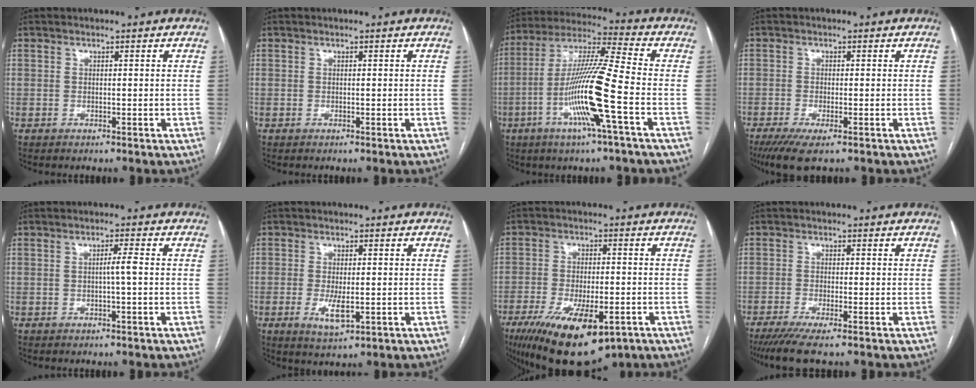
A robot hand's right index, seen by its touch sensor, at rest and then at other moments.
{"total": 0.0}
{"total": 15.0, "force": [-4.8, -0.9, 14.2], "torque": [-0.283, -0.005, -0.096]}
{"total": 5.1, "force": [-3.2, 1.0, 3.8], "torque": [-0.061, -0.013, -0.050]}
{"total": 1.7, "force": [-0.2, -0.2, 1.7], "torque": [-0.026, 0.002, -0.003]}
{"total": 4.2, "force": [-1.0, 1.4, 3.9], "torque": [-0.074, -0.006, -0.010]}
{"total": 16.3, "force": [-9.2, 6.0, 12.0], "torque": [-0.210, -0.023, -0.140]}
{"total": 5.8, "force": [-4.4, 0.0, 3.7], "torque": [-0.053, -0.012, -0.071]}